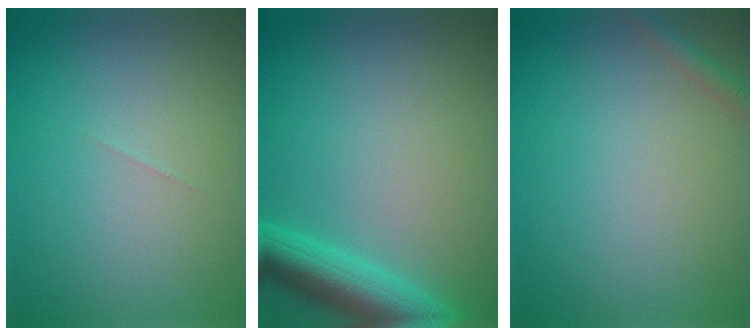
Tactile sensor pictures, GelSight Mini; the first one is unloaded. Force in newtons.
{"total": 5.3, "press": 5.3, "slide": 0.3}
{"total": 1.2, "press": 1.2, "slide": 0.1}